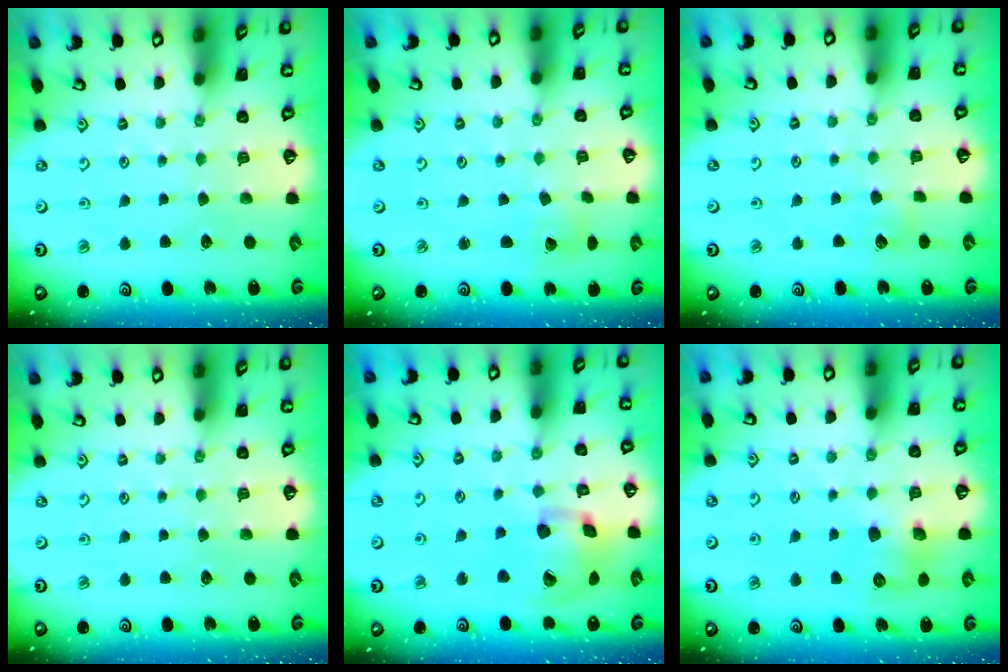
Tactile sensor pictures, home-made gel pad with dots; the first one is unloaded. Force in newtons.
{"total": 2.6, "press": 2.6, "slide": 0.2}
{"total": 3.8, "press": 3.8, "slide": 0.5}
{"total": 0.0}
{"total": 15.4, "press": 15.2, "slide": 2.5}
{"total": 8.3, "press": 8.3, "slide": 0.3}